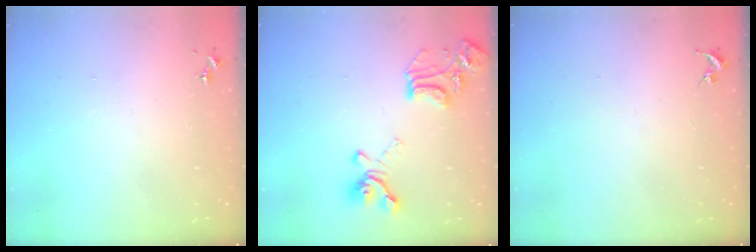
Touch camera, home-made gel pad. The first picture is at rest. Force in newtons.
{"total": 18.1, "press": 18.1, "slide": 1.3}
{"total": 0.0}